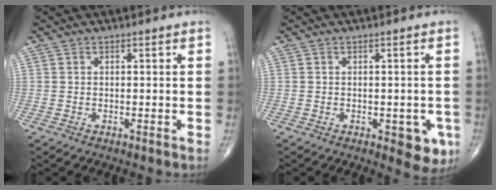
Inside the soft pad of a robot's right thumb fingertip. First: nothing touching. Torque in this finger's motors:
{"motor_torque": [0.83, 0.89, -0.03, -0.06, 0.07]}